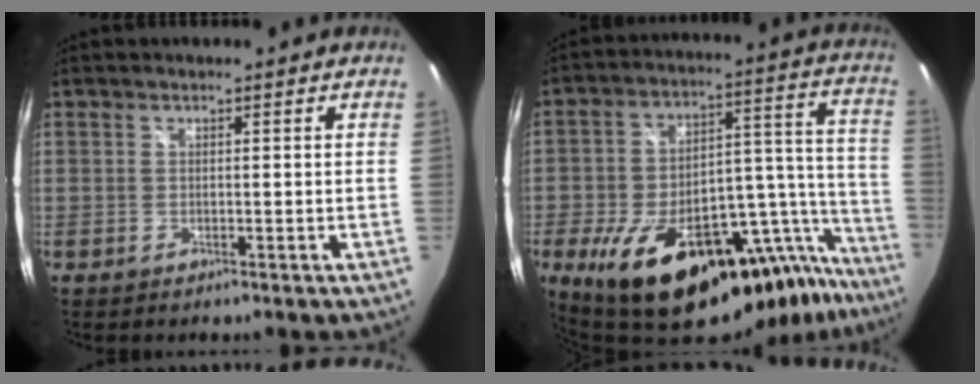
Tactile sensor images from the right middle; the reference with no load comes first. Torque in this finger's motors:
{"motor_torque": [1.13, -1.01, 1.05, 0.21]}